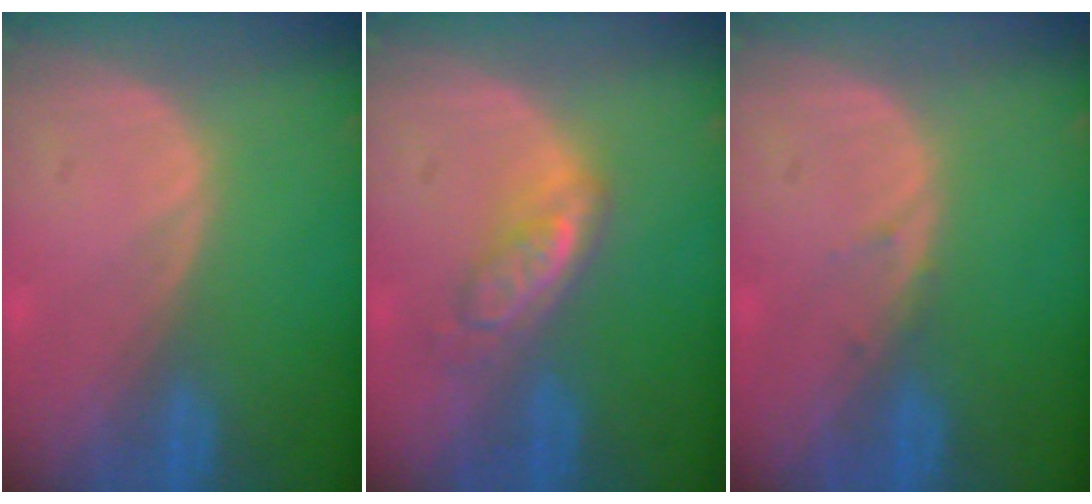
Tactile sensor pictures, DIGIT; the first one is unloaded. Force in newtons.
{"total": 5.2, "press": 4.6, "slide": 2.4}
{"total": 0.8, "press": 0.7, "slide": 0.3}